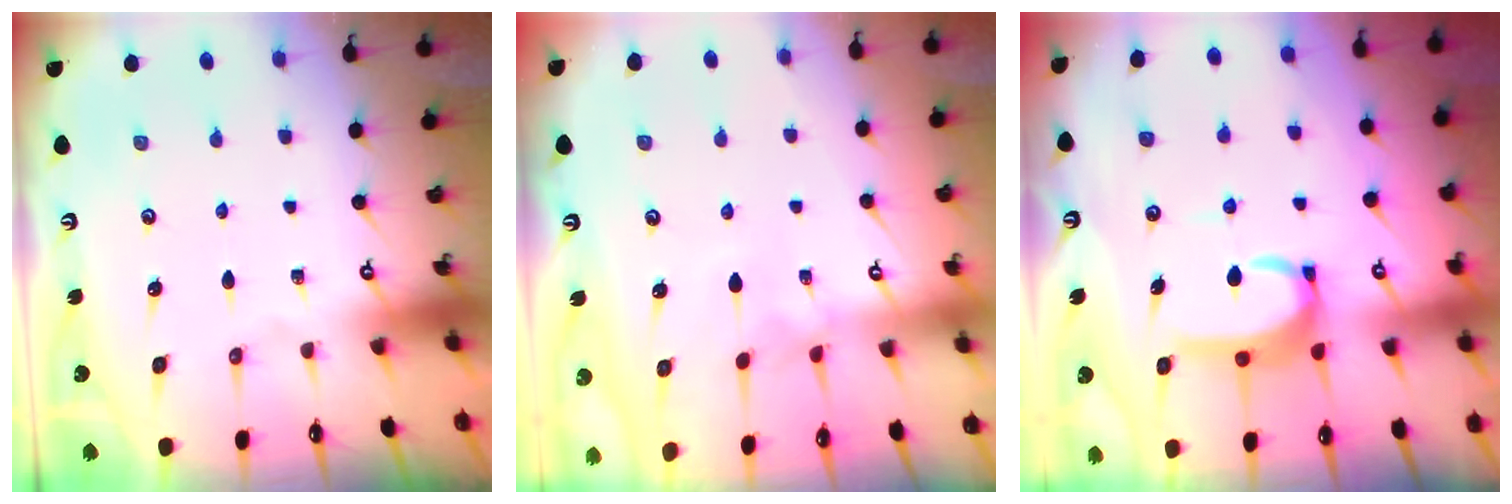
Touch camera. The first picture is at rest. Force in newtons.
{"total": 2.9, "press": 2.9, "slide": 0.2}
{"total": 5.4, "press": 5.3, "slide": 0.7}